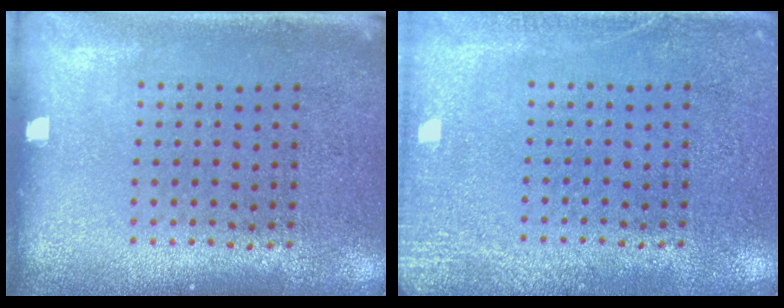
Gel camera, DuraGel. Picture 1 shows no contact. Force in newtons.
{"total": 2.8, "press": 2.7, "slide": 0.4}